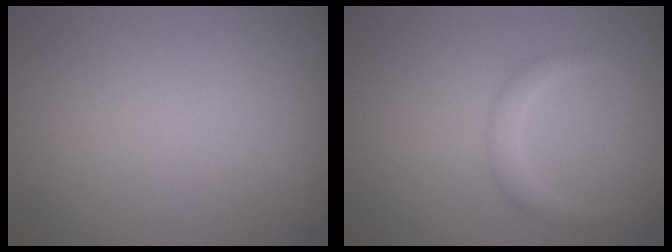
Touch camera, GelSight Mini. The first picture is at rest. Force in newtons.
{"total": 1.6, "press": 1.6, "slide": 0.0}